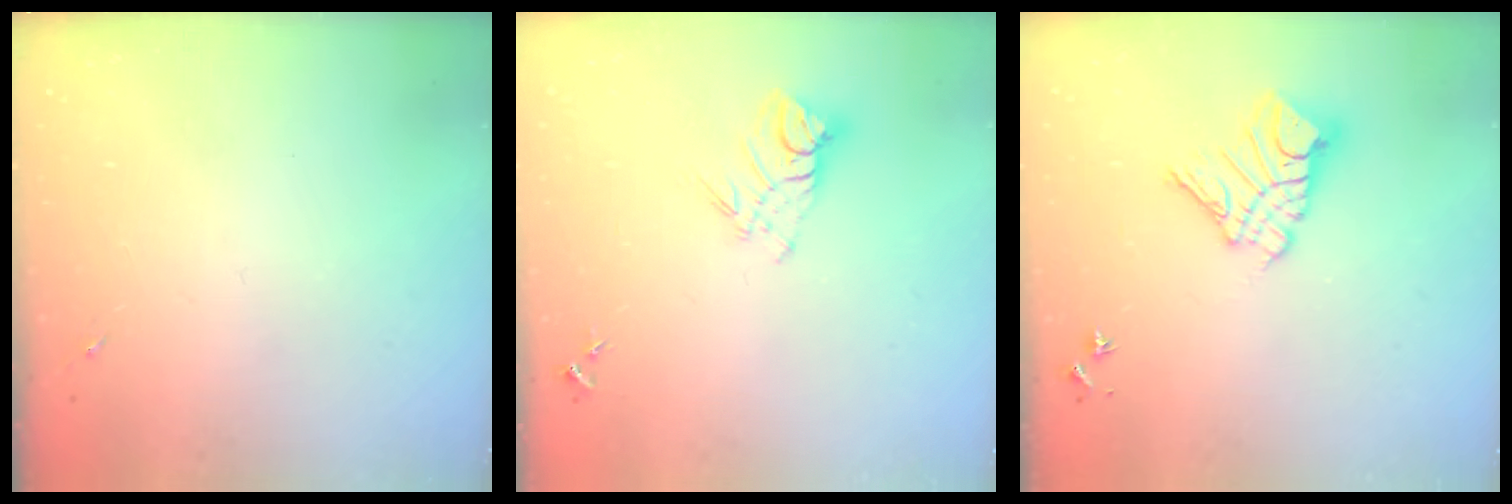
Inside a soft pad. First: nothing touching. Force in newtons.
{"total": 8.8, "press": 8.7, "slide": 0.7}
{"total": 11.7, "press": 11.7, "slide": 1.2}